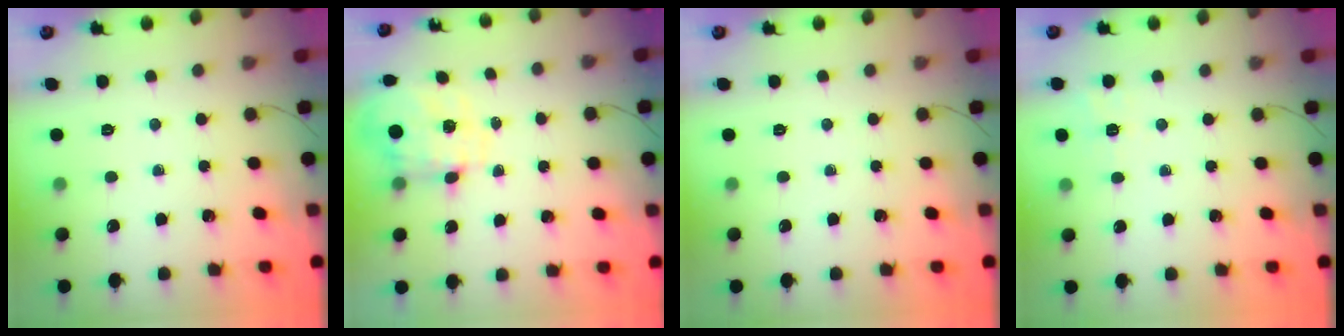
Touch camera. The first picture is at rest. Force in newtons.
{"total": 7.6, "press": 7.5, "slide": 1.2}
{"total": 0.0}
{"total": 1.9, "press": 0.5, "slide": 1.9}